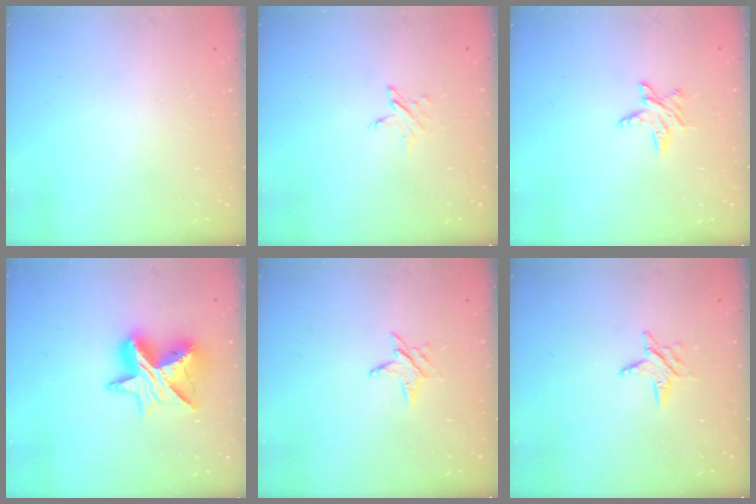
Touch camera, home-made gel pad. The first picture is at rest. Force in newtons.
{"total": 4.0, "press": 4.0, "slide": 0.5}
{"total": 5.2, "press": 5.2, "slide": 0.6}
{"total": 13.1, "press": 13.0, "slide": 0.9}
{"total": 4.4, "press": 4.3, "slide": 0.5}
{"total": 5.0, "press": 5.0, "slide": 0.5}